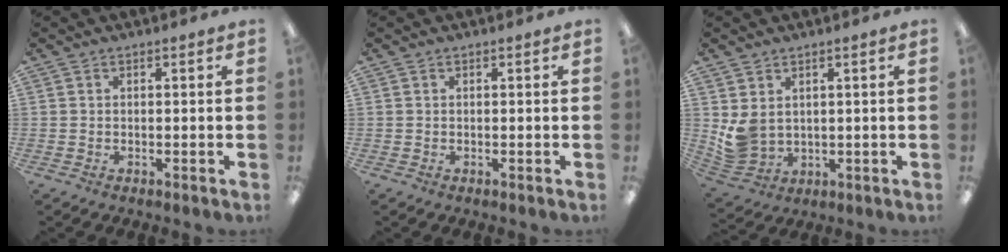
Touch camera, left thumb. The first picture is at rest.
{"total": 0.0}
{"total": 5.4, "force": [2.3, 4.1, 2.6], "torque": [-0.061, -0.015, 0.044]}